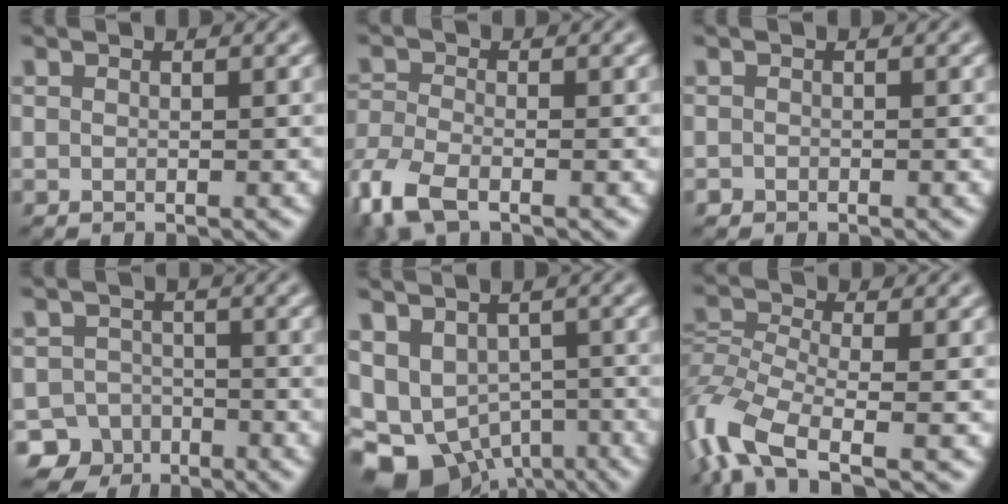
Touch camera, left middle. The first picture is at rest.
{"total": 4.7, "force": [-2.9, 2.2, 2.9], "torque": [-0.074, -0.011, -0.072]}
{"total": 0.5, "force": [-0.4, 0.4, 0.0], "torque": [0.003, -0.005, -0.007]}
{"total": 5.7, "force": [-3.8, 4.1, 0.4], "torque": [0.020, -0.007, -0.066]}
{"total": 10.2, "force": [-4.8, 7.2, 5.4], "torque": [-0.094, -0.024, -0.058]}
{"total": 8.0, "force": [-4.4, 3.7, 5.6], "torque": [-0.122, -0.005, -0.100]}